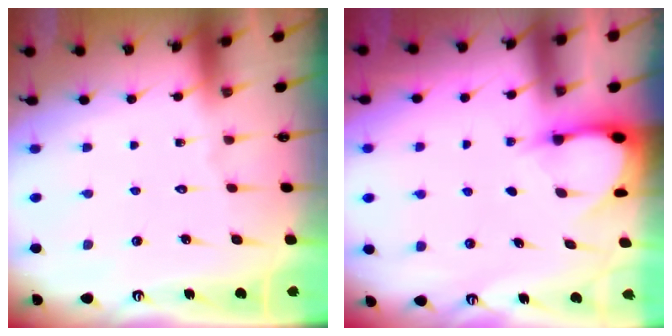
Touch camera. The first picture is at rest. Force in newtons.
{"total": 3.2, "press": 3.2, "slide": 0.4}